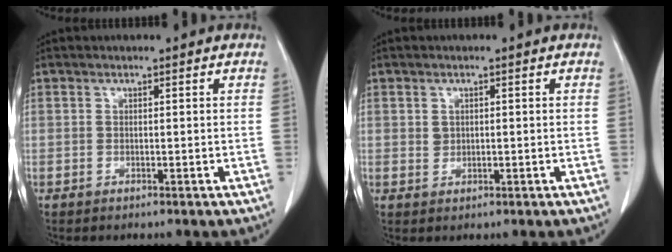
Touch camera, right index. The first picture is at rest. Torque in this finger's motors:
{"motor_torque": [0.13, -0.02, 0.01, 0.01]}